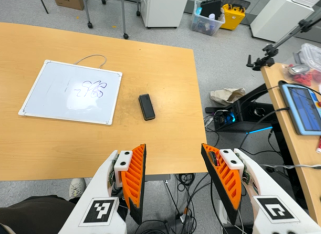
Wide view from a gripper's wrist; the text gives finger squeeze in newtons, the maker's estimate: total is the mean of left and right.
{"total": 0.0}